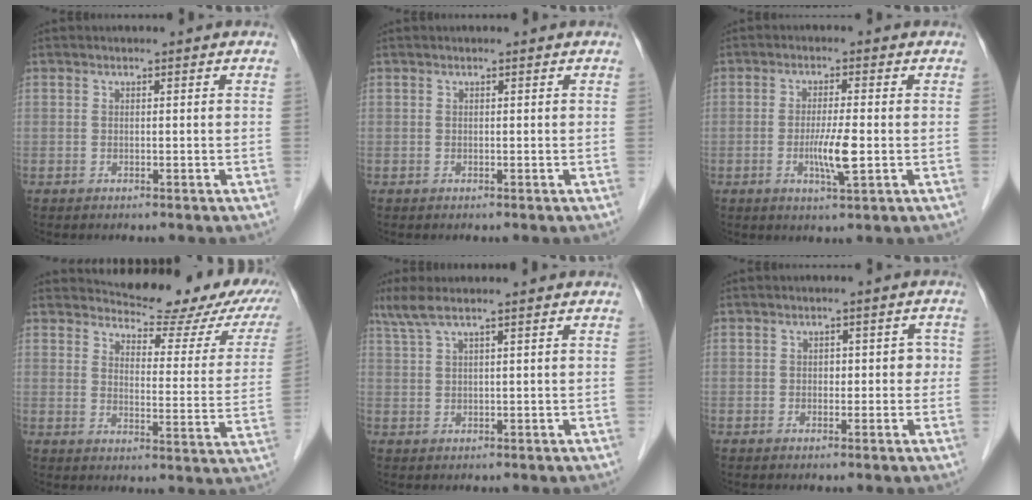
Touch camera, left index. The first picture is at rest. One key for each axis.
{"total": 0.0}
{"total": 4.9, "fx": -1.0, "fy": 0.1, "fz": 4.8, "tx": -0.093, "ty": -0.010, "tz": -0.018}
{"total": 17.7, "fx": 15.9, "fy": 5.2, "fz": 5.7, "tx": -0.046, "ty": -0.041, "tz": 0.167}
{"total": 5.0, "fx": 3.8, "fy": -0.5, "fz": 3.1, "tx": -0.072, "ty": 0.028, "tz": 0.078}
{"total": 2.8, "fx": 0.0, "fy": 2.0, "fz": 1.9, "tx": -0.012, "ty": 0.019, "tz": -0.002}